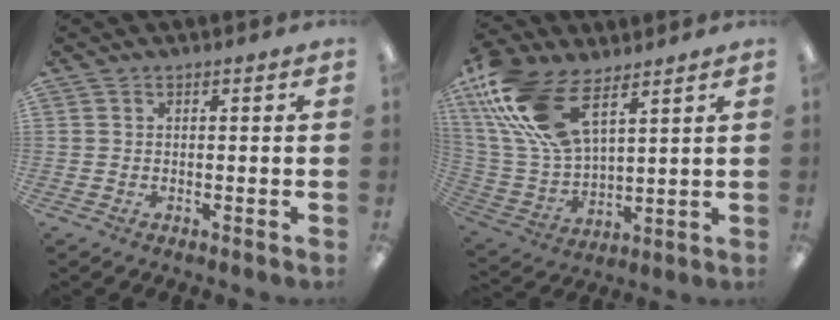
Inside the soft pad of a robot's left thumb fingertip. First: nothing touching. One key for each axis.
{"total": 19.7, "fx": 10.9, "fy": 9.8, "fz": 13.2, "tx": -0.305, "ty": -0.036, "tz": 0.195}